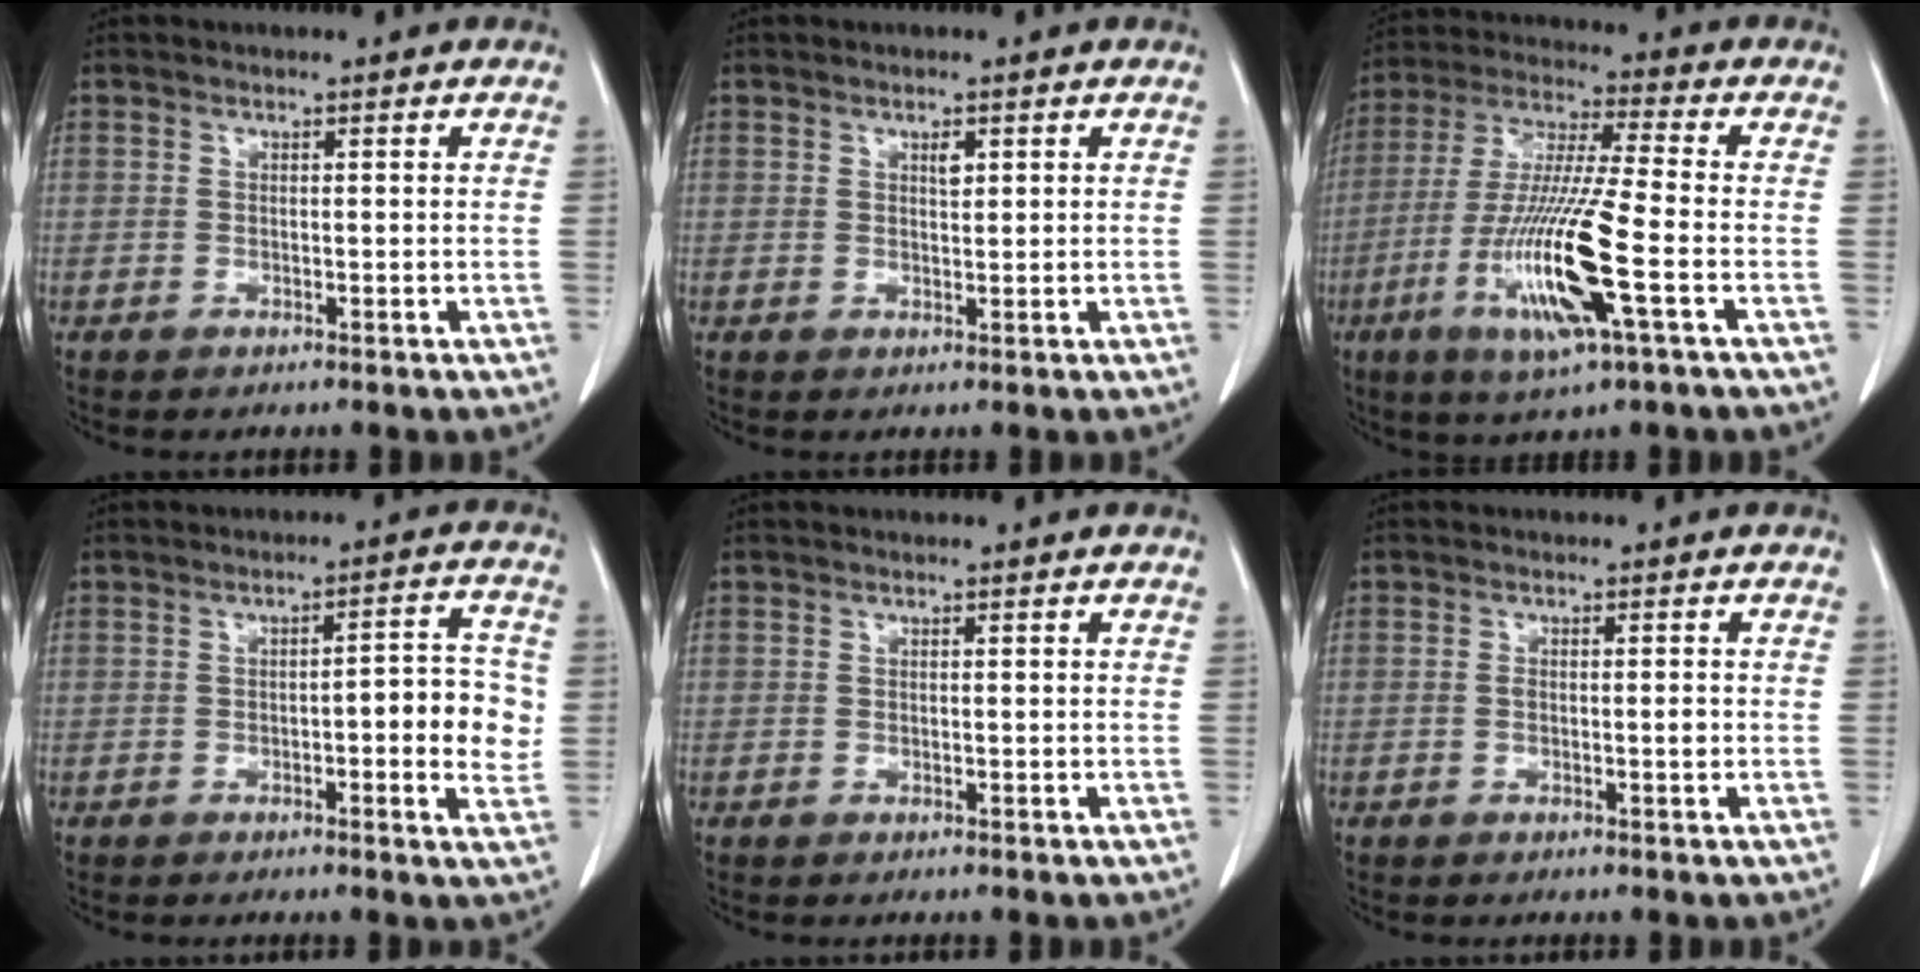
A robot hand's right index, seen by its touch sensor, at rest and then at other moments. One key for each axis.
{"total": 1.3, "fx": 0.6, "fy": 0.5, "fz": 1.0, "tx": -0.019, "ty": -0.003, "tz": 0.010}
{"total": 15.9, "fx": -5.1, "fy": 0.3, "fz": 15.0, "tx": -0.308, "ty": -0.021, "tz": -0.097}
{"total": 7.1, "fx": -0.7, "fy": 1.8, "fz": 6.8, "tx": -0.079, "ty": 0.011, "tz": -0.012}
{"total": 0.0}
{"total": 1.6, "fx": -0.1, "fy": 0.5, "fz": 1.5, "tx": -0.025, "ty": 0.002, "tz": 0.000}